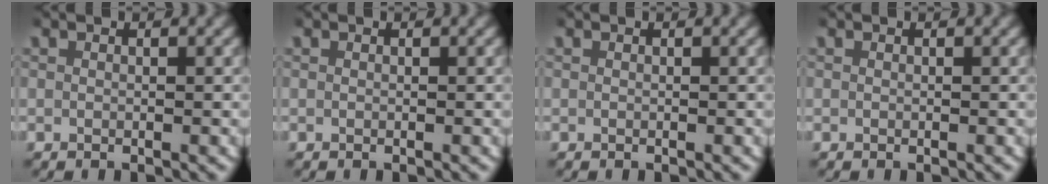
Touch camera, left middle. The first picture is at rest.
{"total": 0.0}
{"total": 0.0}
{"total": 0.0}